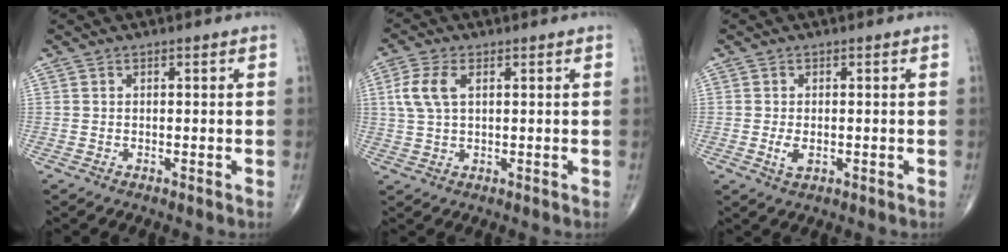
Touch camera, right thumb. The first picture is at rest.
{"total": 6.0, "force": [1.6, 3.2, 4.8], "torque": [-0.118, 0.010, 0.033]}
{"total": 2.7, "force": [-0.5, 1.5, 2.2], "torque": [-0.045, -0.005, -0.007]}